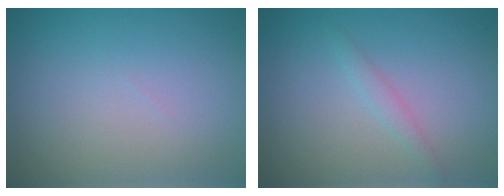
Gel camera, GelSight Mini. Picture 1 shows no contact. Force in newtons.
{"total": 1.1, "press": 1.1, "slide": 0.0}